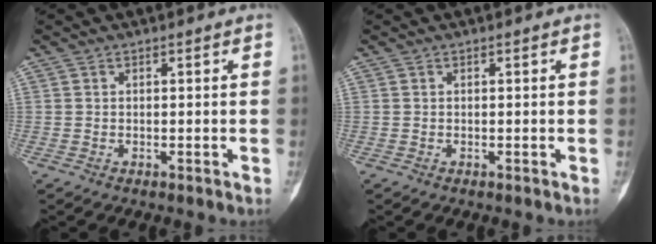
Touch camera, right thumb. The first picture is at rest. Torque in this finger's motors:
{"motor_torque": [0.32, 0.37, 0.37, 0.18, 0.00]}